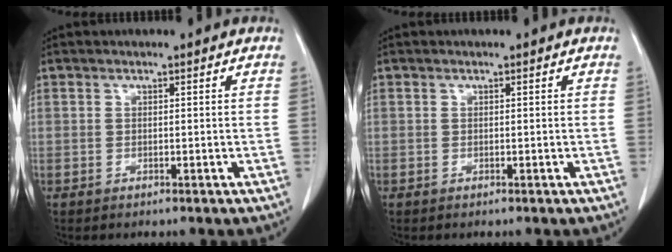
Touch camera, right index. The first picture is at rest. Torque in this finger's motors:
{"motor_torque": [0.00, 0.00, 0.00, 0.00]}